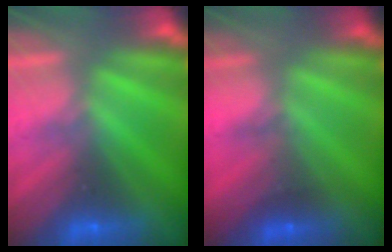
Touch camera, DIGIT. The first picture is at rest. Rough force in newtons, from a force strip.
{"total": 1.7}